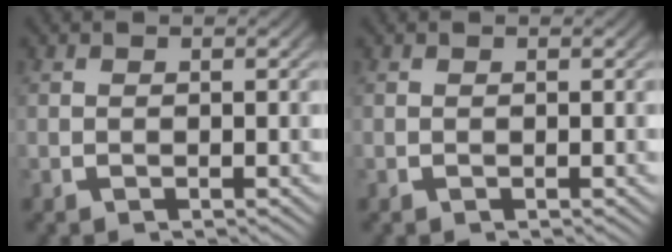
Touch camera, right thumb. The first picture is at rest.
{"total": 0.0}